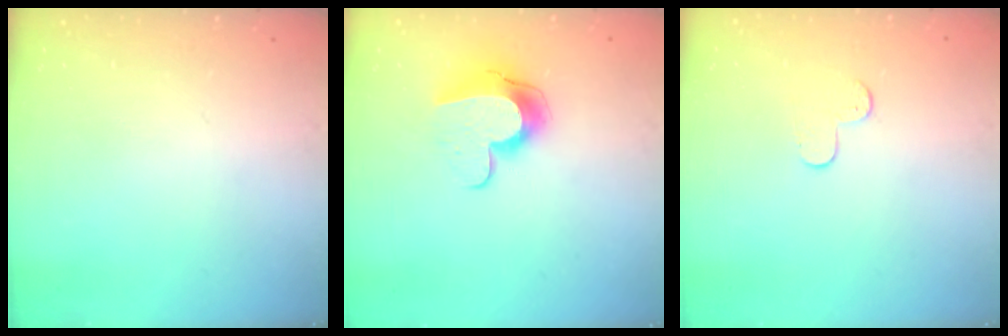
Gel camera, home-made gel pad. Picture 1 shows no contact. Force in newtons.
{"total": 11.2, "press": 11.2, "slide": 1.1}
{"total": 5.9, "press": 5.9, "slide": 0.5}